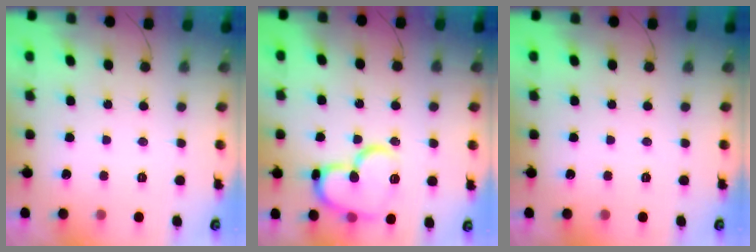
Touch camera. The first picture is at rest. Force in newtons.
{"total": 17.3, "press": 17.3, "slide": 1.5}
{"total": 0.0}